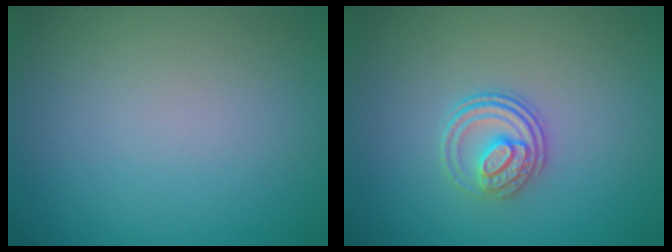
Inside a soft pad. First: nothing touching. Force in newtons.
{"total": 3.1, "press": 2.6, "slide": 1.7}